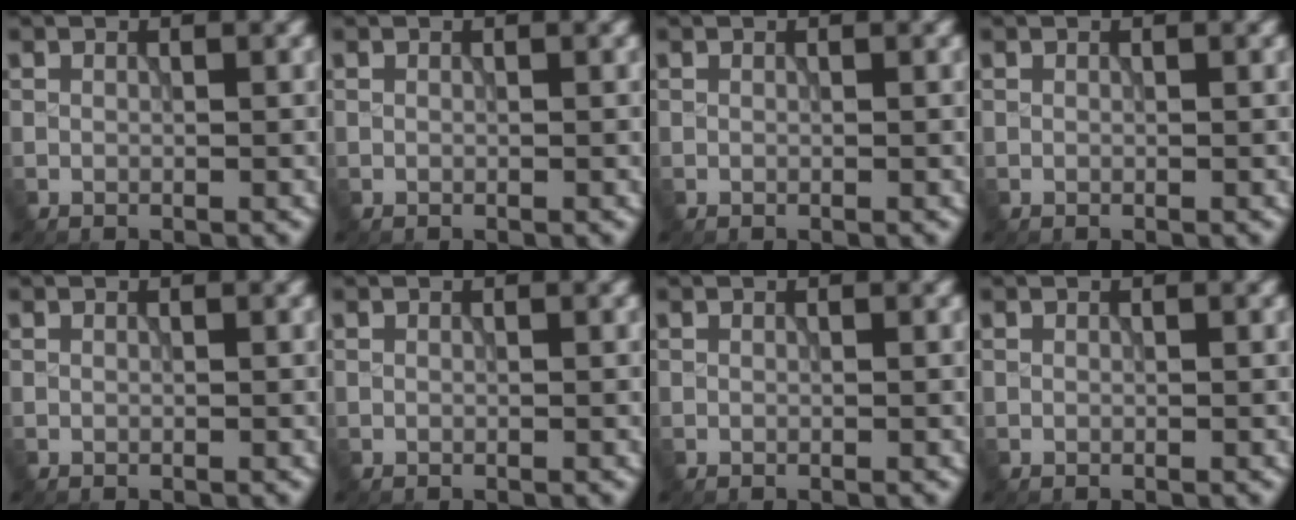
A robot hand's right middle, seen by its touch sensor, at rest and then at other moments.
{"total": 0.0}
{"total": 0.0}
{"total": 0.0}
{"total": 0.0}
{"total": 0.0}
{"total": 0.0}
{"total": 0.0}